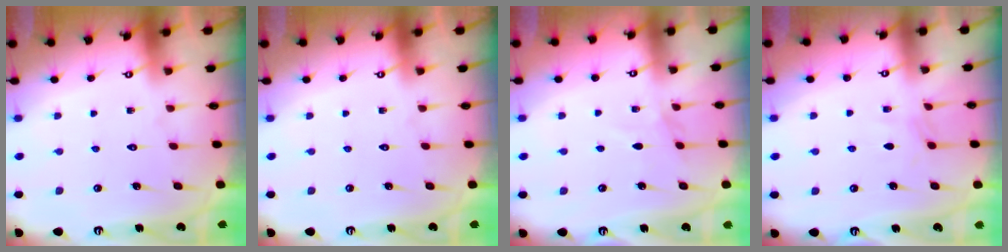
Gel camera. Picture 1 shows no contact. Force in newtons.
{"total": 0.0}
{"total": 4.3, "press": 4.3, "slide": 0.4}
{"total": 3.6, "press": 3.6, "slide": 0.6}